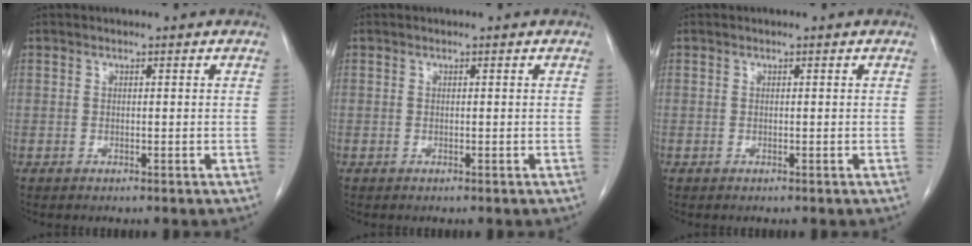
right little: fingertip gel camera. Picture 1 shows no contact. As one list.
[{"total": 0.0}, {"total": 0.0}]